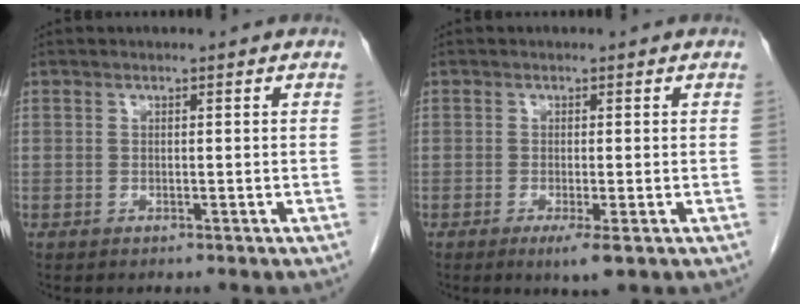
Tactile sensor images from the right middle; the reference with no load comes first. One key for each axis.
{"total": 3.0, "fx": -1.4, "fy": 0.2, "fz": 2.7, "tx": -0.038, "ty": -0.009, "tz": -0.021}